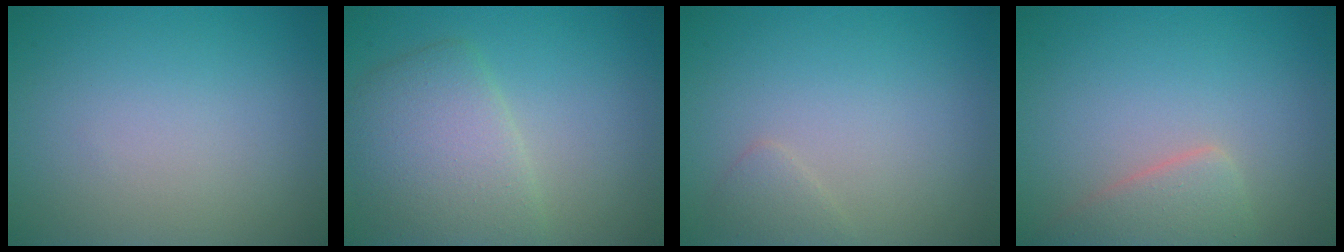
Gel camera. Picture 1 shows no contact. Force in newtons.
{"total": 5.0, "press": 5.0, "slide": 0.3}
{"total": 1.1, "press": 1.1, "slide": 0.0}
{"total": 2.8, "press": 2.8, "slide": 0.3}